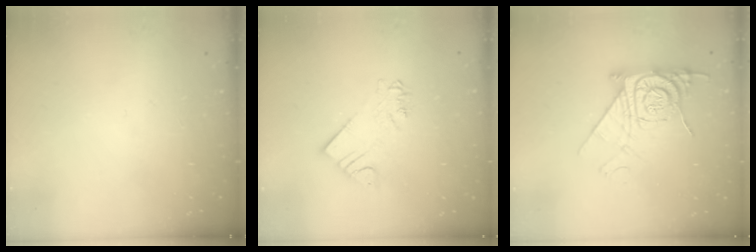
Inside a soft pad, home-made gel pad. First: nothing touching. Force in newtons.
{"total": 4.0, "press": 4.0, "slide": 0.2}
{"total": 12.8, "press": 12.7, "slide": 1.2}